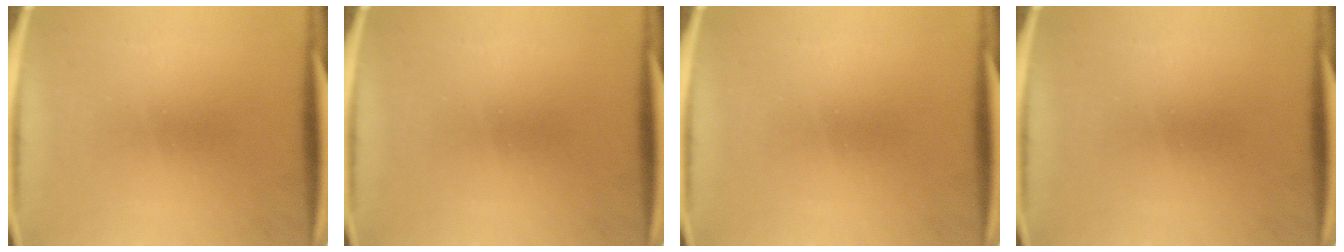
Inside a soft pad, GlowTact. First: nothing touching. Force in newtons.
{"total": 0.0}
{"total": 0.0}
{"total": 0.0}